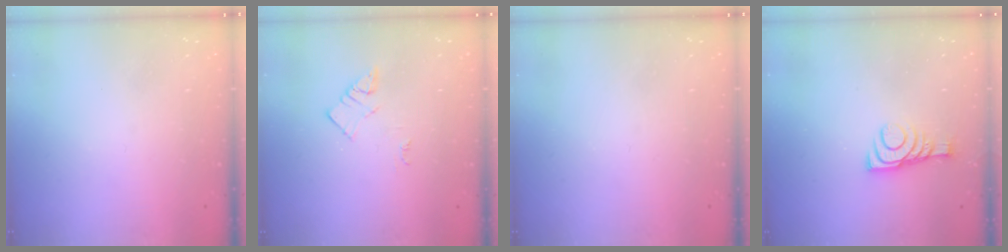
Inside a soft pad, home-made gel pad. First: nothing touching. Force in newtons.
{"total": 3.0, "press": 3.0, "slide": 0.4}
{"total": 0.0}
{"total": 9.2, "press": 9.2, "slide": 0.2}